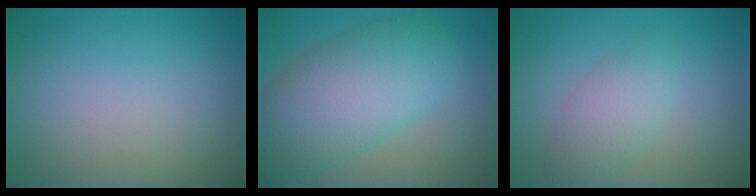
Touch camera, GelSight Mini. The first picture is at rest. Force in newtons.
{"total": 8.8, "press": 8.8, "slide": 0.3}
{"total": 3.0, "press": 3.0, "slide": 0.0}